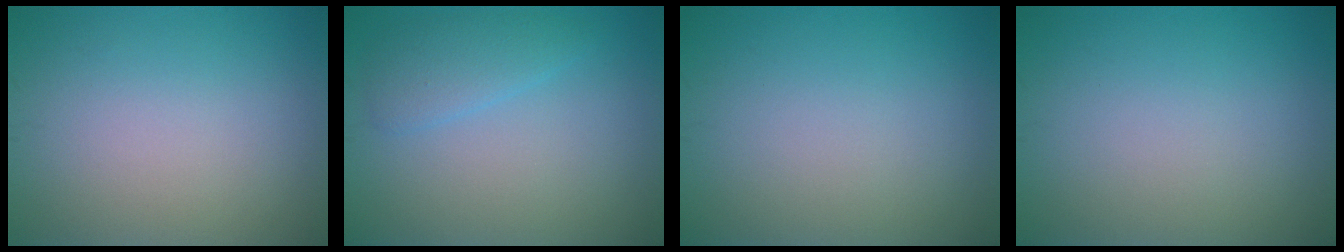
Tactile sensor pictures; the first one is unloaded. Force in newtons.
{"total": 2.3, "press": 2.3, "slide": 0.0}
{"total": 0.0}
{"total": 0.0}